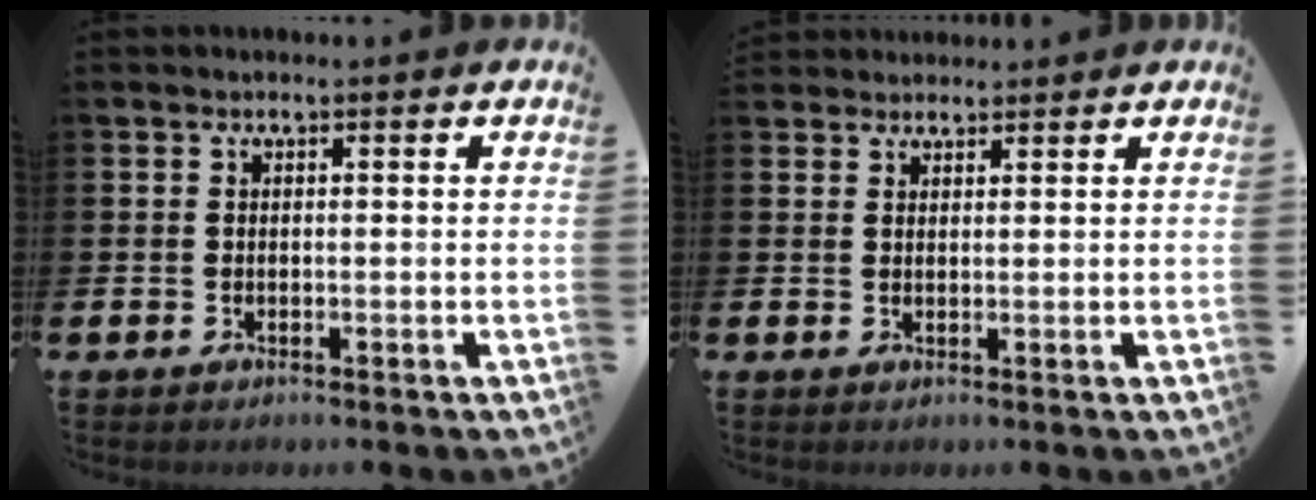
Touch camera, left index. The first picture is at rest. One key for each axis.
{"total": 2.1, "fx": 2.0, "fy": 0.6, "fz": -0.1, "tx": 0.011, "ty": -0.008, "tz": 0.035}